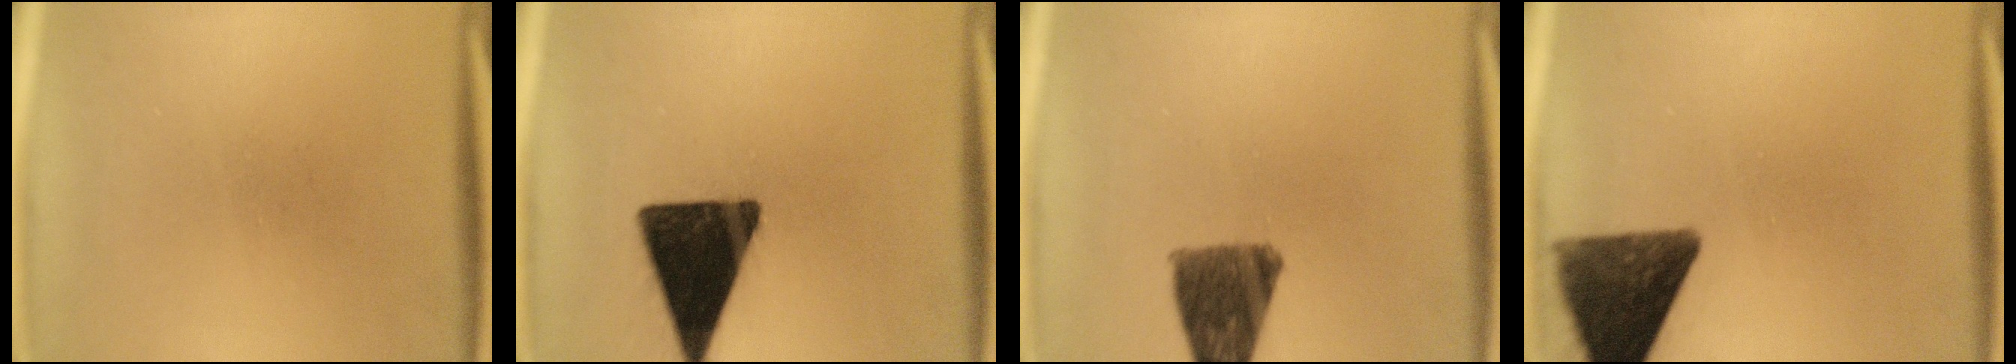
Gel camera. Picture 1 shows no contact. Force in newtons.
{"total": 16.6}
{"total": 10.0}
{"total": 12.5}